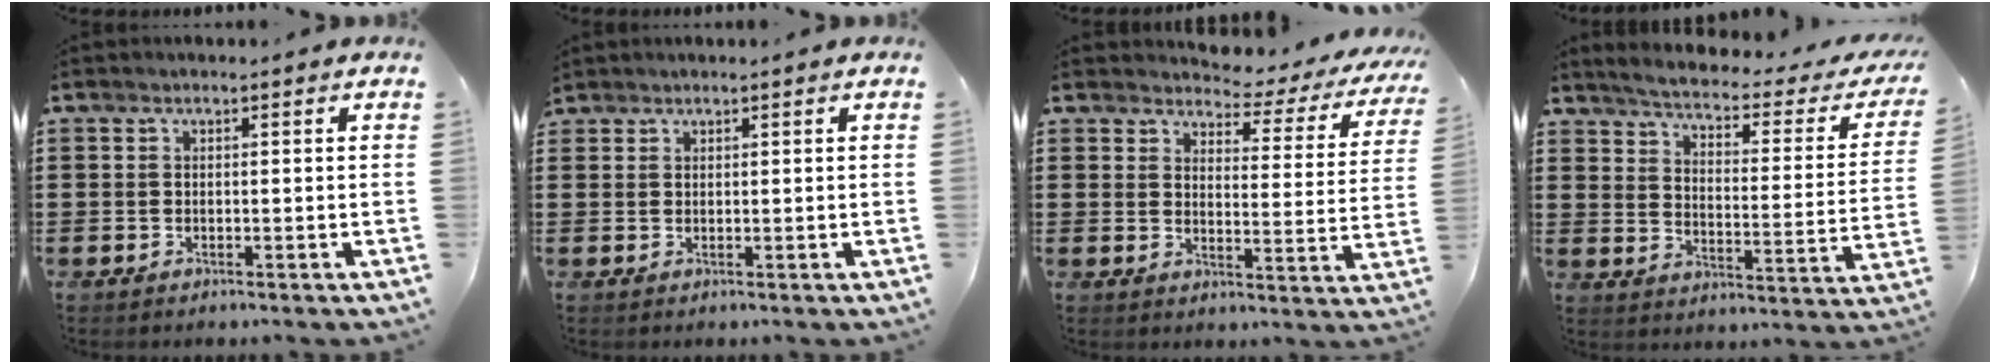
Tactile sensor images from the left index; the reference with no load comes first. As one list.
[{"total": 1.0, "force": [1.0, 0.2, 0.0], "torque": [-0.003, 0.001, 0.021]}, {"total": 3.2, "force": [2.9, 1.1, 1.0], "torque": [-0.031, -0.025, 0.041]}, {"total": 2.8, "force": [2.3, -0.2, 1.5], "torque": [-0.046, -0.028, 0.028]}]